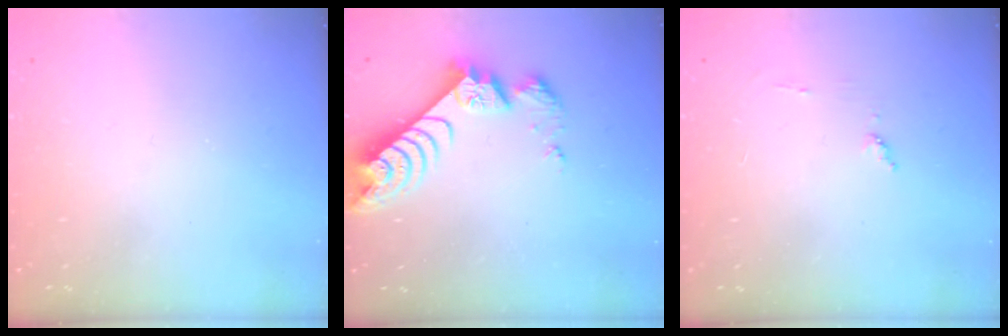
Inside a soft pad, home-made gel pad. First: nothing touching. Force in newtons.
{"total": 8.7, "press": 8.6, "slide": 1.0}
{"total": 4.2, "press": 4.2, "slide": 0.4}